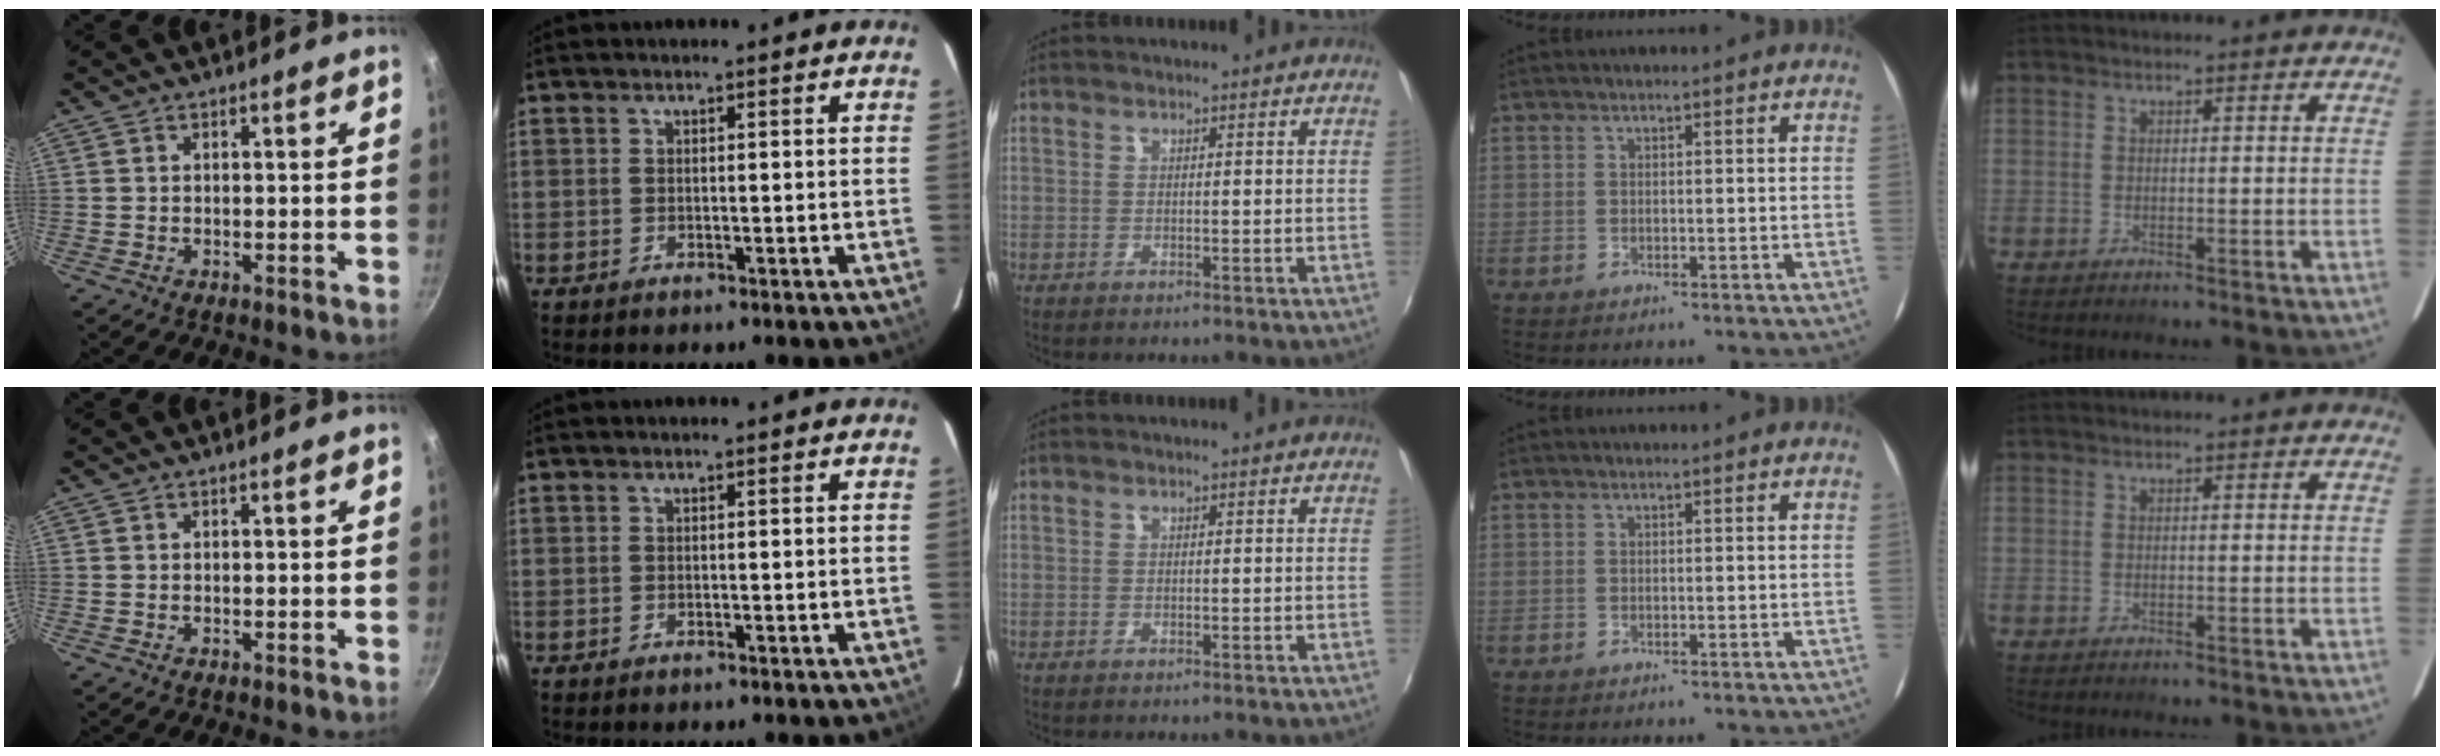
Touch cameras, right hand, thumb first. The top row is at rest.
{}